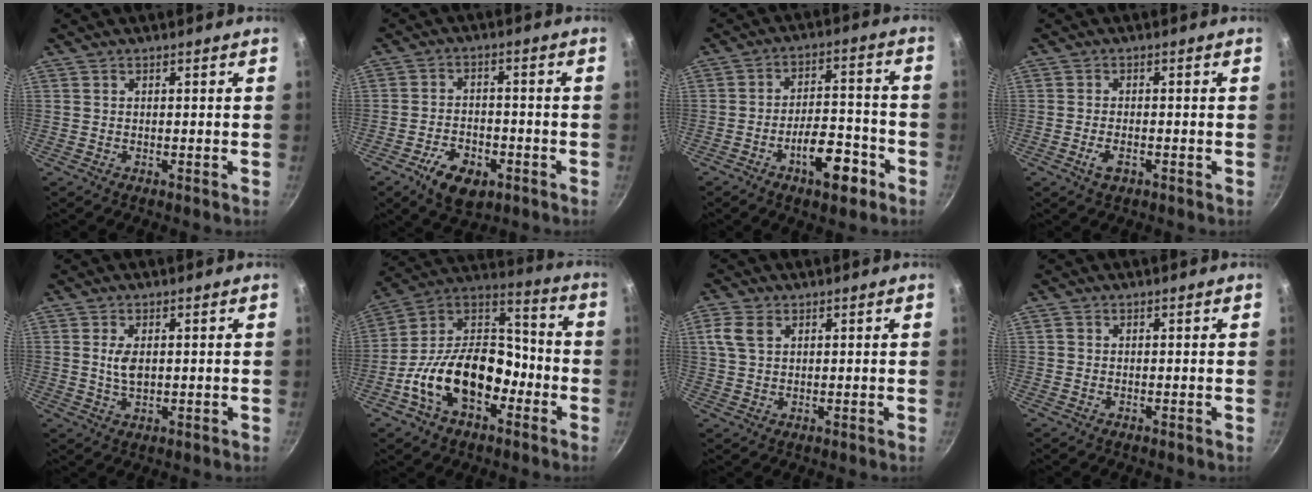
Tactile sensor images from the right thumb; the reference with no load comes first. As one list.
[{"total": 9.2, "force": [-4.6, 5.2, 6.0], "torque": [-0.085, 0.023, -0.072]}, {"total": 10.9, "force": [-5.6, 4.7, 8.0], "torque": [-0.096, 0.050, -0.083]}, {"total": 2.9, "force": [-1.3, 1.4, 2.2], "torque": [-0.043, 0.007, -0.022]}, {"total": 3.9, "force": [0.6, 2.2, 3.2], "torque": [-0.059, -0.007, 0.013]}, {"total": 19.7, "force": [-7.3, 12.4, 13.5], "torque": [-0.197, 0.073, -0.138]}, {"total": 3.9, "force": [1.8, 2.4, 2.4], "torque": [-0.048, 0.000, 0.036]}, {"total": 0.7, "force": [0.0, -0.4, -0.6], "torque": [0.010, 0.000, 0.000]}]